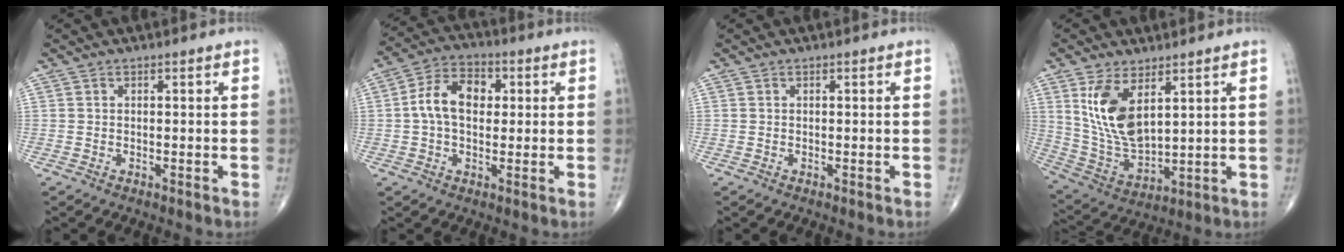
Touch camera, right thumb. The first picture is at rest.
{"total": 9.5, "force": [1.0, 6.3, 7.1], "torque": [-0.117, 0.022, 0.010]}
{"total": 0.0}
{"total": 12.8, "force": [5.1, 6.3, 10.0], "torque": [-0.185, -0.026, 0.118]}